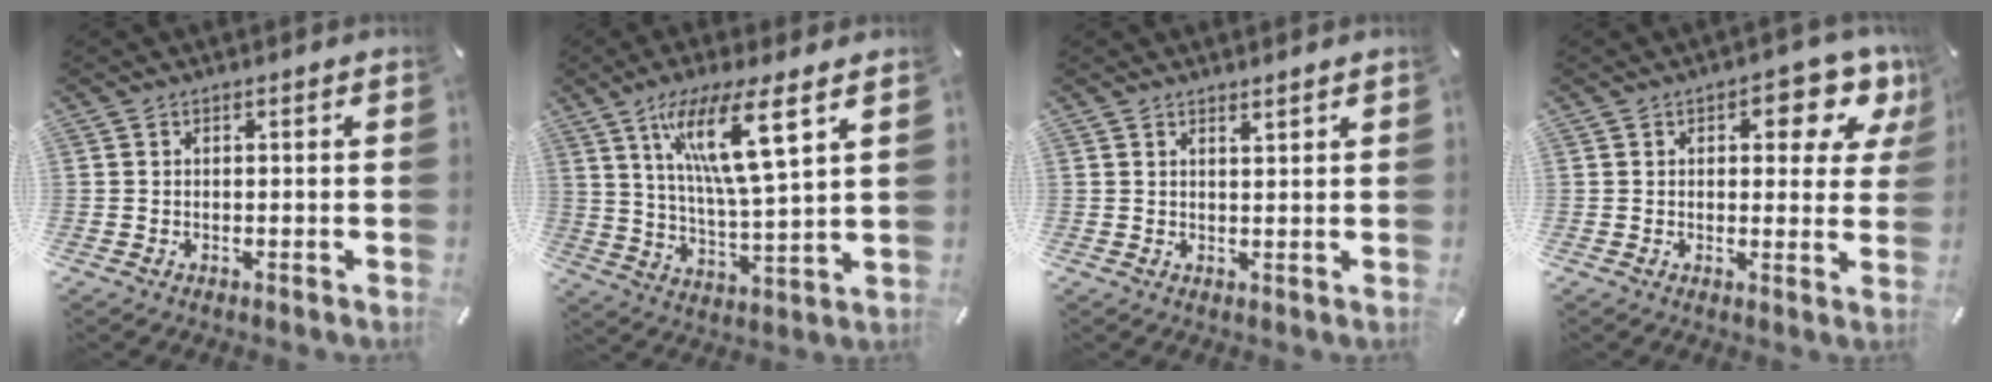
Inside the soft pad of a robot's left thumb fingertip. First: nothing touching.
{"total": 14.6, "force": [7.9, 2.5, 12.0], "torque": [-0.244, -0.013, 0.124]}
{"total": 1.5, "force": [1.4, -0.2, 0.3], "torque": [-0.008, -0.006, 0.027]}
{"total": 8.7, "force": [4.1, 4.3, 6.3], "torque": [-0.065, -0.022, 0.061]}